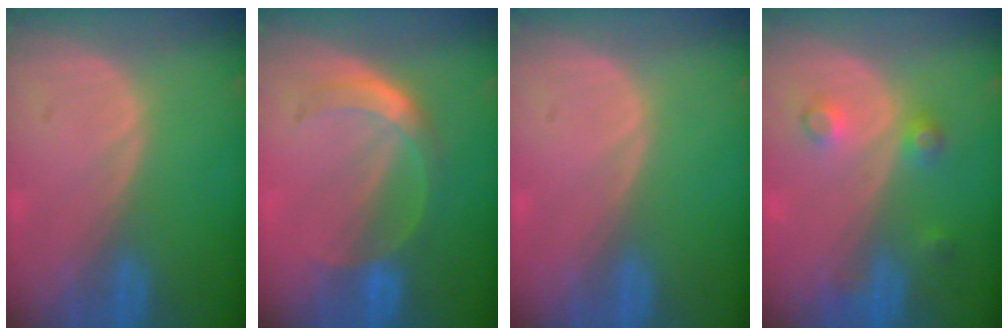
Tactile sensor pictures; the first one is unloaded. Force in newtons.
{"total": 5.9, "press": 5.1, "slide": 2.9}
{"total": 0.0}
{"total": 3.6, "press": 3.3, "slide": 1.5}